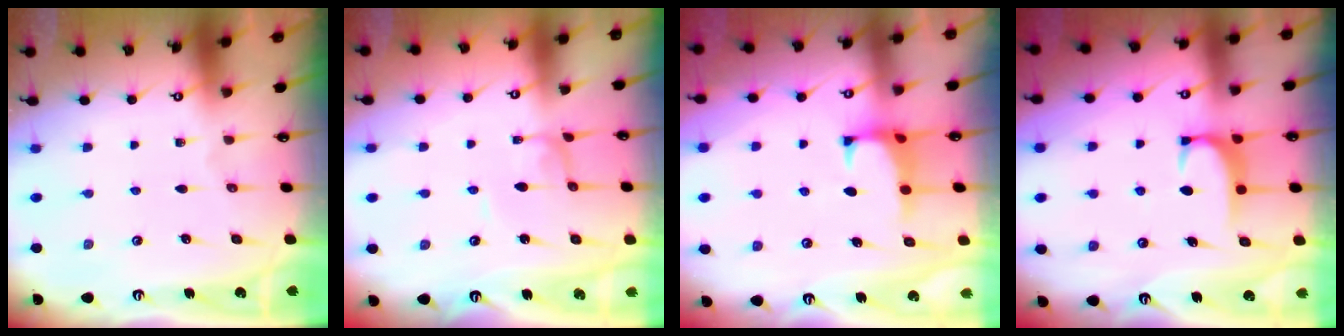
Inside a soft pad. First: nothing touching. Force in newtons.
{"total": 2.2, "press": 2.2, "slide": 0.1}
{"total": 1.2, "press": 1.0, "slide": 0.6}
{"total": 1.8, "press": 1.7, "slide": 0.5}